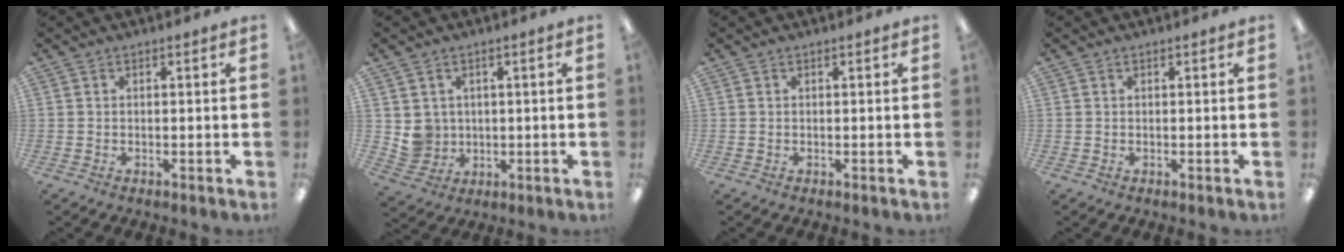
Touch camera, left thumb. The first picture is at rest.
{"total": 5.4, "force": [1.8, 5.1, 0.6], "torque": [-0.022, 0.001, 0.041]}
{"total": 0.0}
{"total": 0.0}